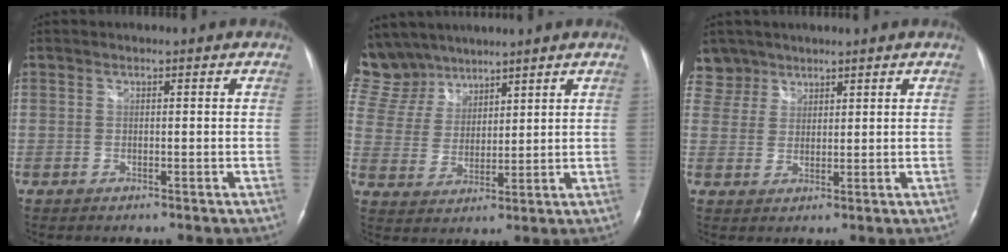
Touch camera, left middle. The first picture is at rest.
{"total": 11.6, "force": [10.0, 5.8, 1.4], "torque": [-0.054, 0.023, 0.212]}
{"total": 4.4, "force": [3.5, 2.6, -0.8], "torque": [0.024, 0.007, 0.068]}